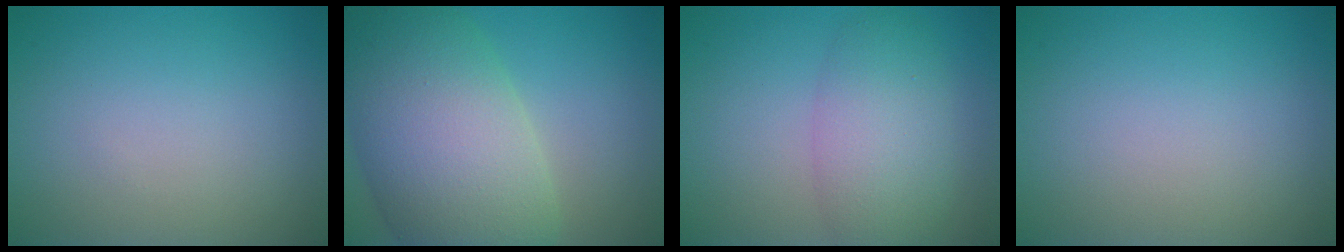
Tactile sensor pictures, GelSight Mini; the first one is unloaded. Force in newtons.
{"total": 12.6, "press": 12.6, "slide": 0.3}
{"total": 5.1, "press": 5.1, "slide": 0.4}
{"total": 0.0}